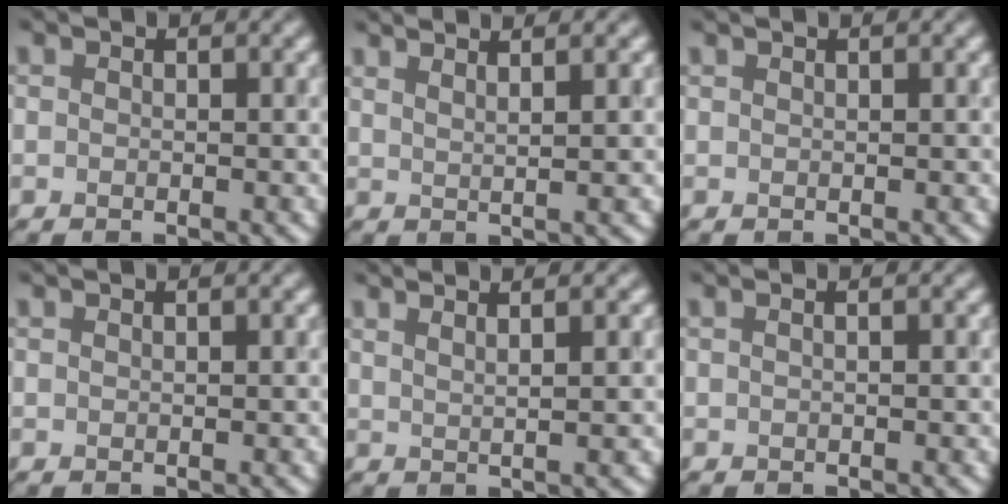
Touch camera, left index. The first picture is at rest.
{"total": 4.3, "force": [3.1, 1.3, 2.6], "torque": [-0.016, 0.029, 0.017]}
{"total": 1.3, "force": [0.9, 0.6, 0.7], "torque": [0.005, 0.000, 0.000]}
{"total": 1.6, "force": [1.1, 0.7, 0.9], "torque": [0.006, 0.001, -0.004]}
{"total": 4.7, "force": [3.2, 1.6, 3.0], "torque": [-0.022, 0.035, 0.018]}
{"total": 2.0, "force": [0.8, 1.2, 1.4], "torque": [0.003, 0.014, -0.017]}